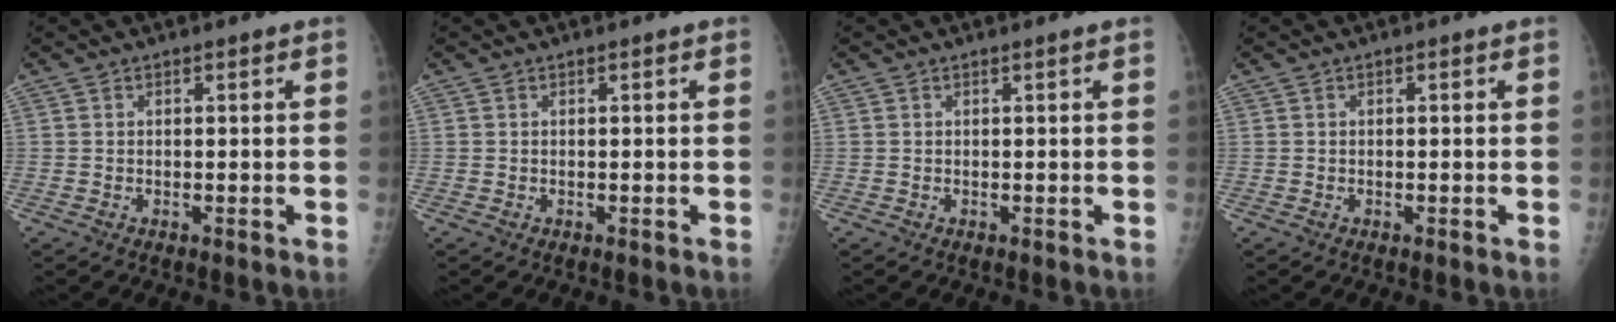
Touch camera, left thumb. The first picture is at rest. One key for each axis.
{"total": 0.0}
{"total": 0.0}
{"total": 0.0}